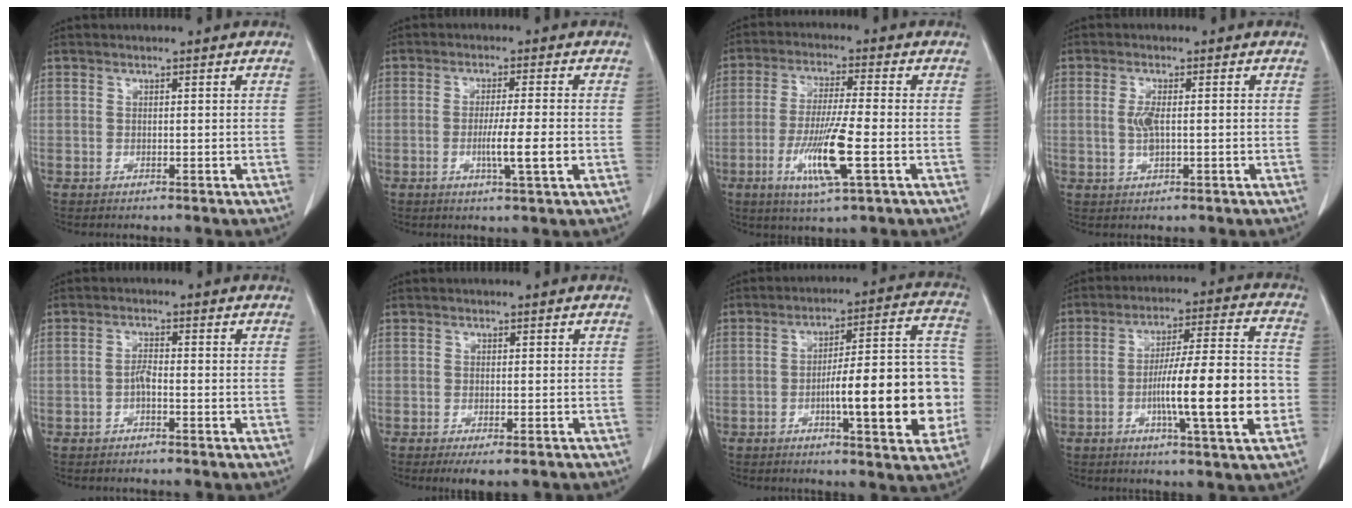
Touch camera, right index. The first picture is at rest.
{"total": 5.8, "force": [-1.4, -0.4, 5.7], "torque": [-0.097, -0.010, -0.024]}
{"total": 10.3, "force": [-3.2, 0.4, 9.8], "torque": [-0.191, -0.016, -0.060]}
{"total": 3.2, "force": [0.0, 1.1, 3.0], "torque": [-0.067, 0.000, 0.000]}
{"total": 1.7, "force": [-0.7, 0.4, 1.5], "torque": [-0.027, 0.003, -0.014]}
{"total": 4.4, "force": [-3.3, 1.1, 2.6], "torque": [-0.029, -0.009, -0.047]}
{"total": 17.4, "force": [-3.8, 3.1, 16.7], "torque": [-0.213, 0.030, -0.051]}
{"total": 15.6, "force": [-3.6, 0.8, 15.2], "torque": [-0.245, 0.006, -0.058]}